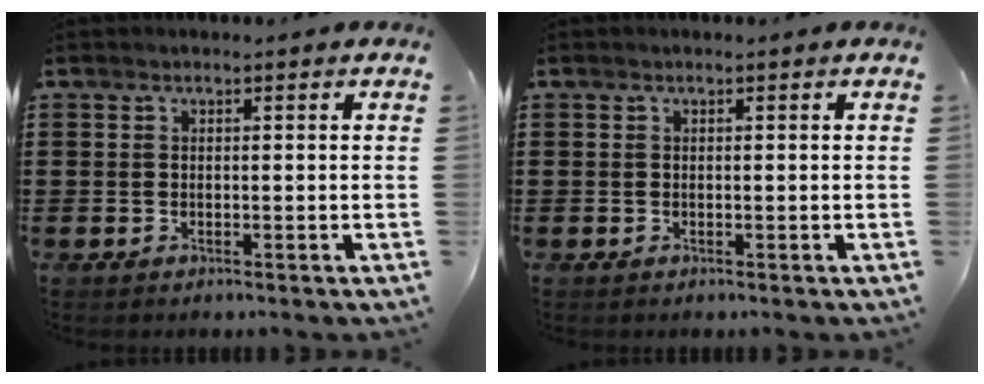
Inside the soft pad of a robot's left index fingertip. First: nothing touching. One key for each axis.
{"total": 0.0}